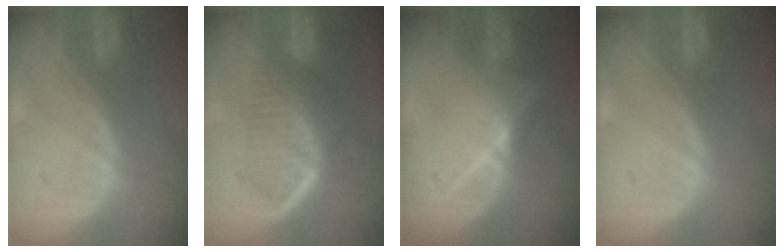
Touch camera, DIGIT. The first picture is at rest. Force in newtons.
{"total": 6.9, "press": 6.0, "slide": 3.4}
{"total": 6.5, "press": 6.3, "slide": 1.5}
{"total": 0.0}